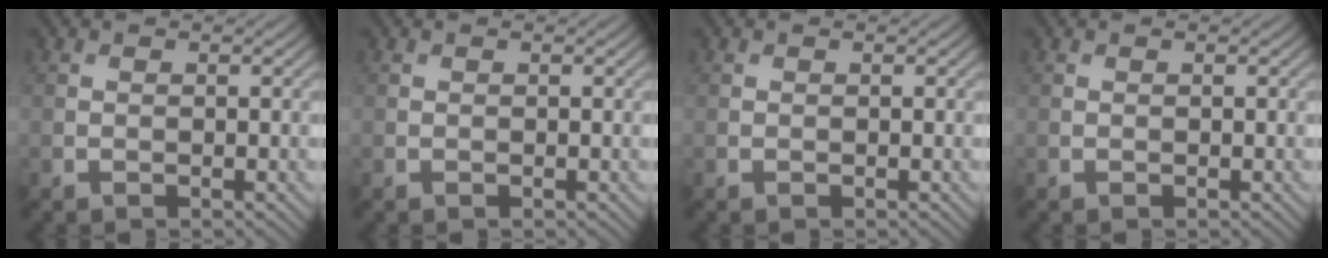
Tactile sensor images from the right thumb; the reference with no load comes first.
{"total": 0.0}
{"total": 0.0}
{"total": 0.0}